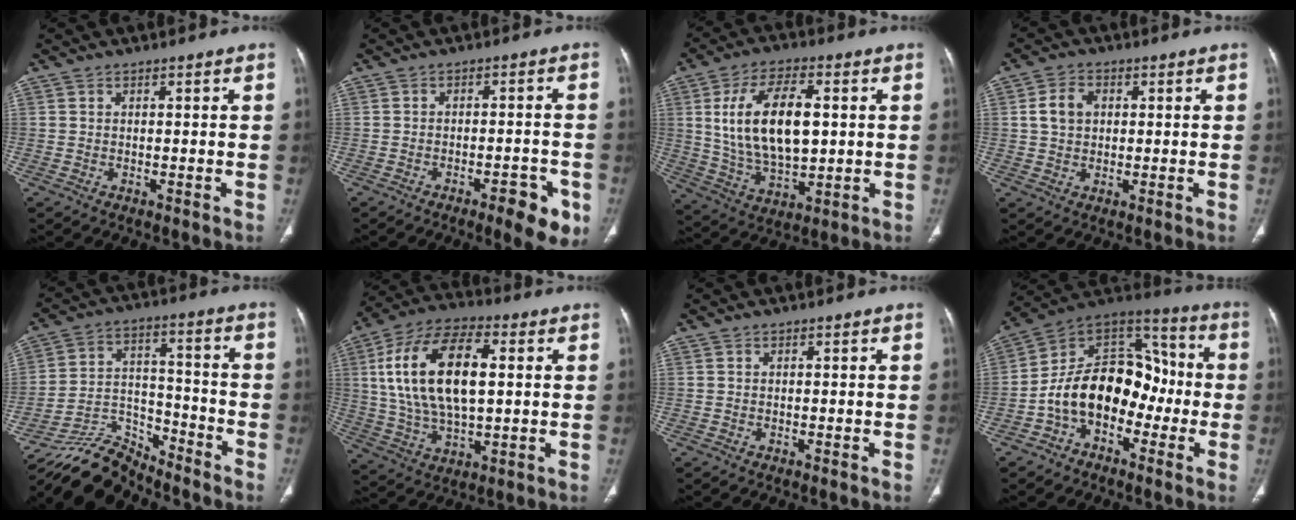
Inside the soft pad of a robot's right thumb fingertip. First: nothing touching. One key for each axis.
{"total": 7.6, "fx": -3.8, "fy": 2.5, "fz": 6.0, "tx": -0.062, "ty": 0.013, "tz": -0.046}
{"total": 17.3, "fx": 2.8, "fy": 8.9, "fz": 14.5, "tx": -0.250, "ty": -0.004, "tz": 0.058}
{"total": 5.1, "fx": 1.0, "fy": 3.9, "fz": 3.2, "tx": -0.051, "ty": 0.006, "tz": 0.015}
{"total": 11.1, "fx": -10.8, "fy": 2.7, "fz": 0.1, "tx": 0.003, "ty": 0.092, "tz": -0.202}
{"total": 20.2, "fx": 3.4, "fy": 10.0, "fz": 17.2, "tx": -0.322, "ty": 0.011, "tz": 0.060}
{"total": 0.0}
{"total": 17.0, "fx": -4.4, "fy": 11.8, "fz": 11.5, "tx": -0.157, "ty": 0.070, "tz": -0.086}